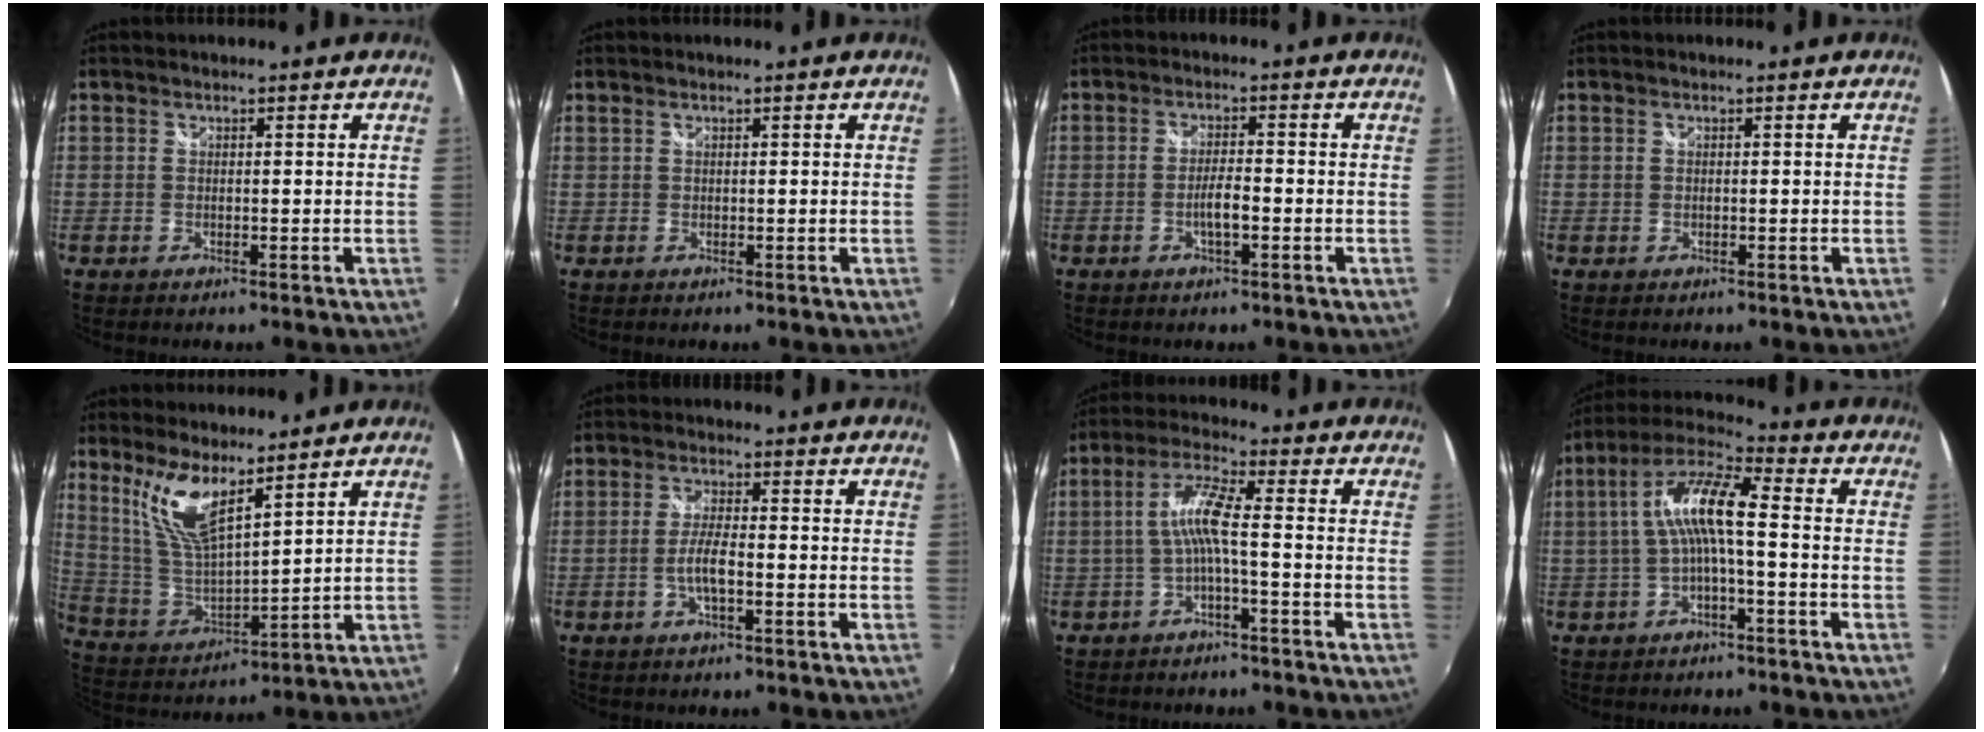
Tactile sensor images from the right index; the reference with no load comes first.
{"total": 0.0}
{"total": 3.0, "force": [-1.2, 0.4, 2.8], "torque": [-0.058, 0.005, -0.022]}
{"total": 0.0}
{"total": 10.9, "force": [7.3, 2.8, 7.7], "torque": [-0.154, -0.005, 0.155]}
{"total": 3.8, "force": [-1.4, 0.5, 3.5], "torque": [-0.077, 0.005, -0.027]}
{"total": 5.8, "force": [-2.0, 0.0, 5.5], "torque": [-0.126, 0.011, -0.036]}
{"total": 9.9, "force": [-0.8, 2.0, 9.6], "torque": [-0.200, 0.023, -0.017]}